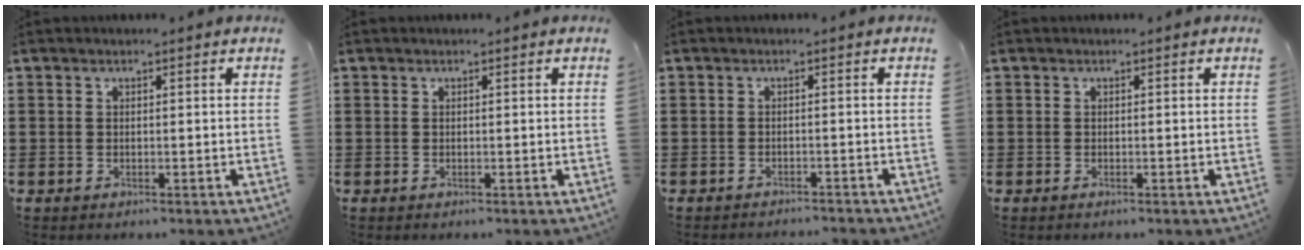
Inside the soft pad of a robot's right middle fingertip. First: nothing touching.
{"total": 0.0}
{"total": 1.3, "force": [-1.2, 0.0, 0.1], "torque": [-0.004, 0.002, -0.026]}
{"total": 0.0}